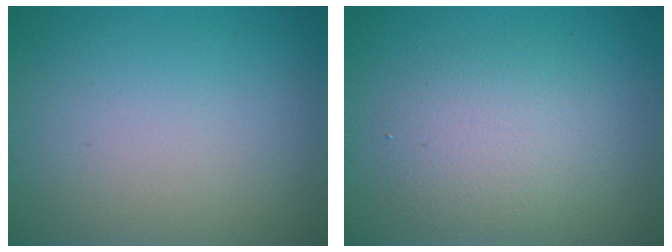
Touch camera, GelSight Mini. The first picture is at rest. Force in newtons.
{"total": 3.6, "press": 3.6, "slide": 0.3}